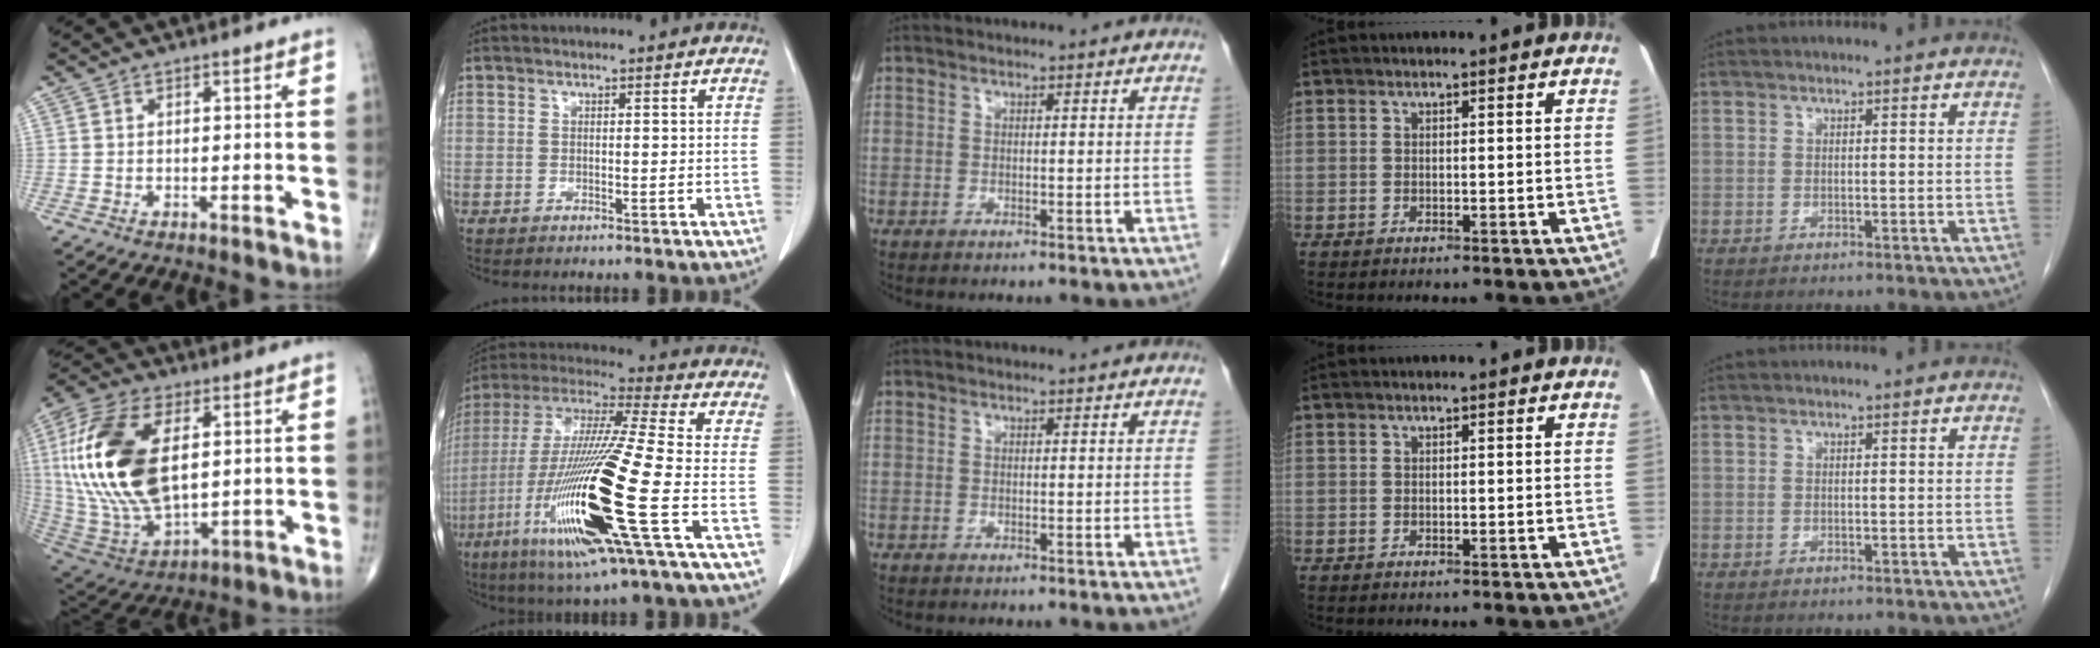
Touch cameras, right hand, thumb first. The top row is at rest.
{"thumb": {"total": 23.7, "force": [3.9, 12.4, 19.8], "torque": [-0.416, -0.019, 0.074]}, "index": {"total": 22.7, "force": [-6.9, 0.4, 21.6], "torque": [-0.450, -0.036, -0.137]}}